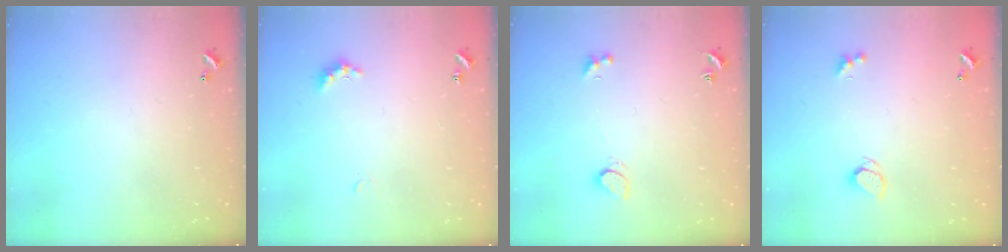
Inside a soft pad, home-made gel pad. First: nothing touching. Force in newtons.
{"total": 2.4, "press": 2.3, "slide": 0.6}
{"total": 2.5, "press": 2.4, "slide": 0.8}
{"total": 2.0, "press": 2.0, "slide": 0.5}